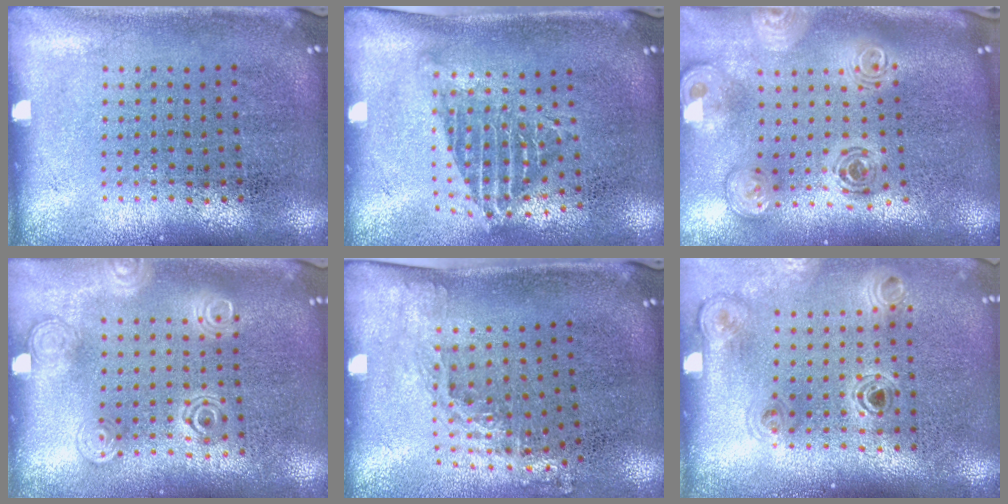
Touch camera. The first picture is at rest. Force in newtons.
{"total": 1.3, "press": 1.0, "slide": 0.9}
{"total": 2.3, "press": 1.8, "slide": 1.4}
{"total": 1.3, "press": 1.3, "slide": 0.2}
{"total": 1.4, "press": 1.1, "slide": 0.9}
{"total": 1.1, "press": 1.1, "slide": 0.1}